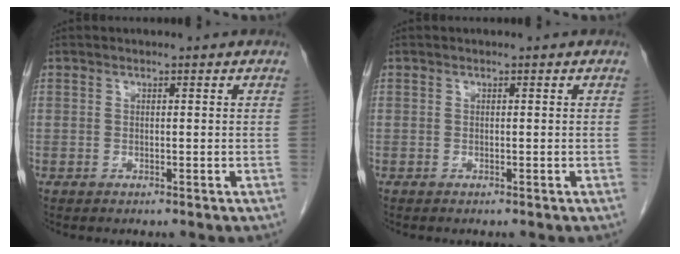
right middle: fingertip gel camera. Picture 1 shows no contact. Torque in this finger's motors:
{"motor_torque": [0.02, -0.01, -0.04, 0.01]}